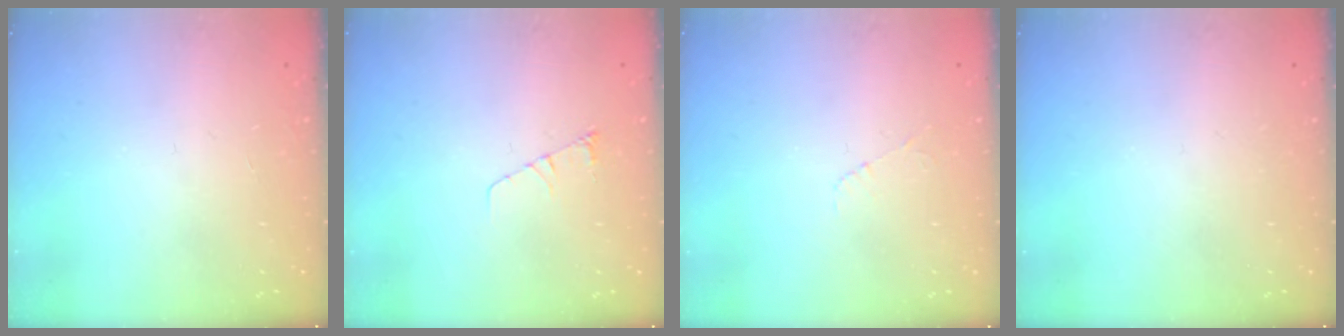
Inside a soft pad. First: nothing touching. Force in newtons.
{"total": 3.6, "press": 3.6, "slide": 0.4}
{"total": 3.3, "press": 3.3, "slide": 0.4}
{"total": 0.0}